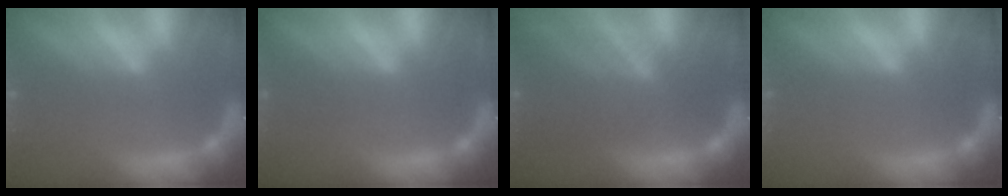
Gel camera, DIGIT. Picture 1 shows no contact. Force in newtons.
{"total": 1.5}
{"total": 6.6}
{"total": 0.0}